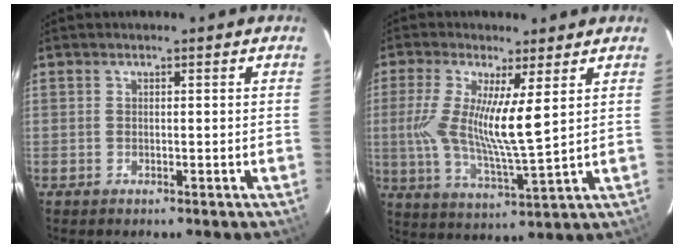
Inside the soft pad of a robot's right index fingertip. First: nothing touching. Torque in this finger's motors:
{"motor_torque": [0.39, 0.04, 0.33, 0.20]}